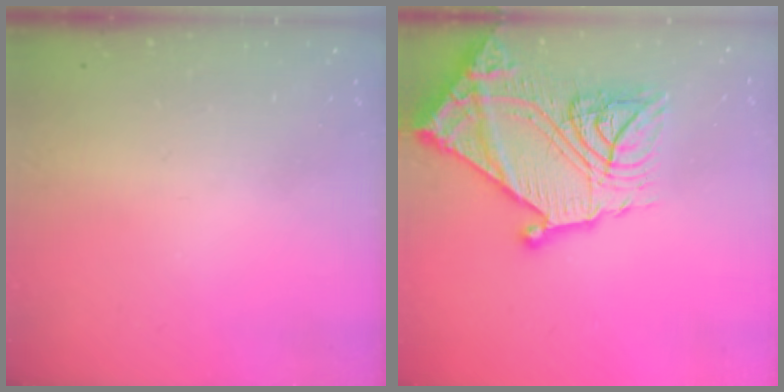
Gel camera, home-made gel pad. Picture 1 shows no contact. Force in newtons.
{"total": 28.8, "press": 28.7, "slide": 2.7}